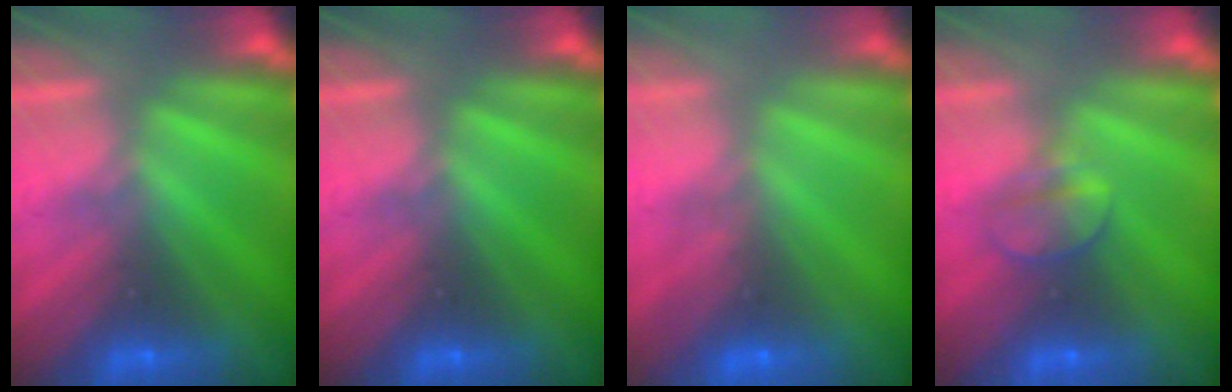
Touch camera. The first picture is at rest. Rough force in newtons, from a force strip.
{"total": 0.0}
{"total": 4.8}
{"total": 2.3}